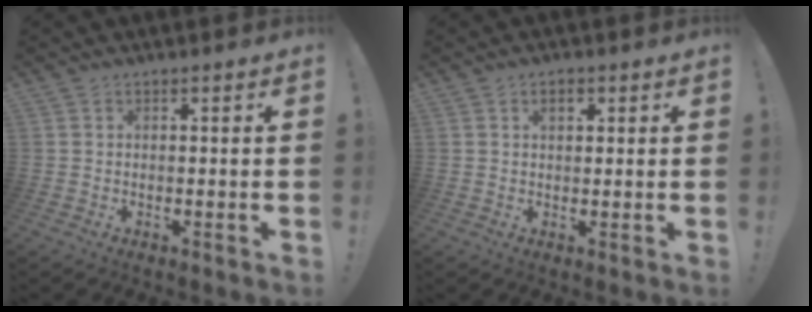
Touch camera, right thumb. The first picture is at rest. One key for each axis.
{"total": 2.6, "fx": 1.2, "fy": 1.4, "fz": 1.9, "tx": -0.024, "ty": -0.001, "tz": 0.018}